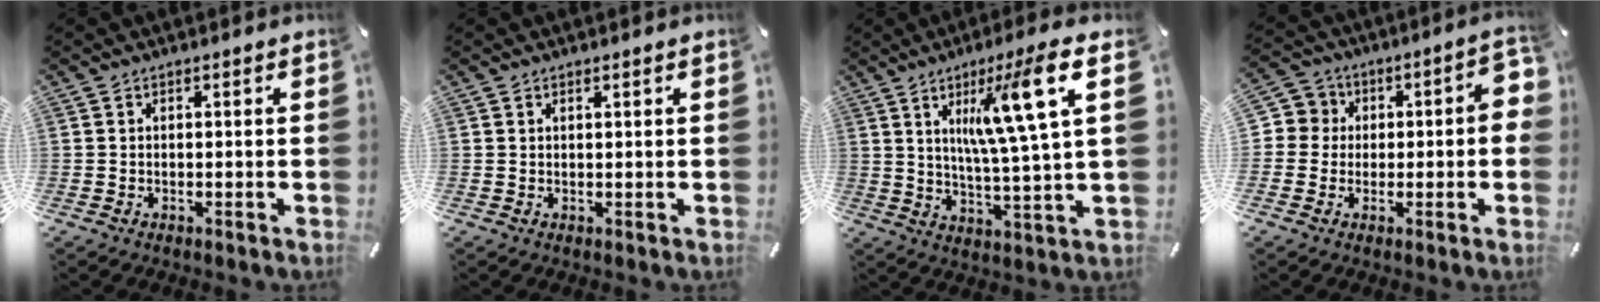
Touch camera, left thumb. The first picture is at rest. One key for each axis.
{"total": 0.6, "fx": 0.4, "fy": 0.1, "fz": 0.4, "tx": -0.007, "ty": -0.001, "tz": 0.008}
{"total": 15.6, "fx": 6.2, "fy": 1.4, "fz": 14.2, "tx": -0.234, "ty": -0.019, "tz": 0.084}
{"total": 7.2, "fx": -1.1, "fy": 6.1, "fz": 3.6, "tx": -0.054, "ty": 0.012, "tz": -0.026}